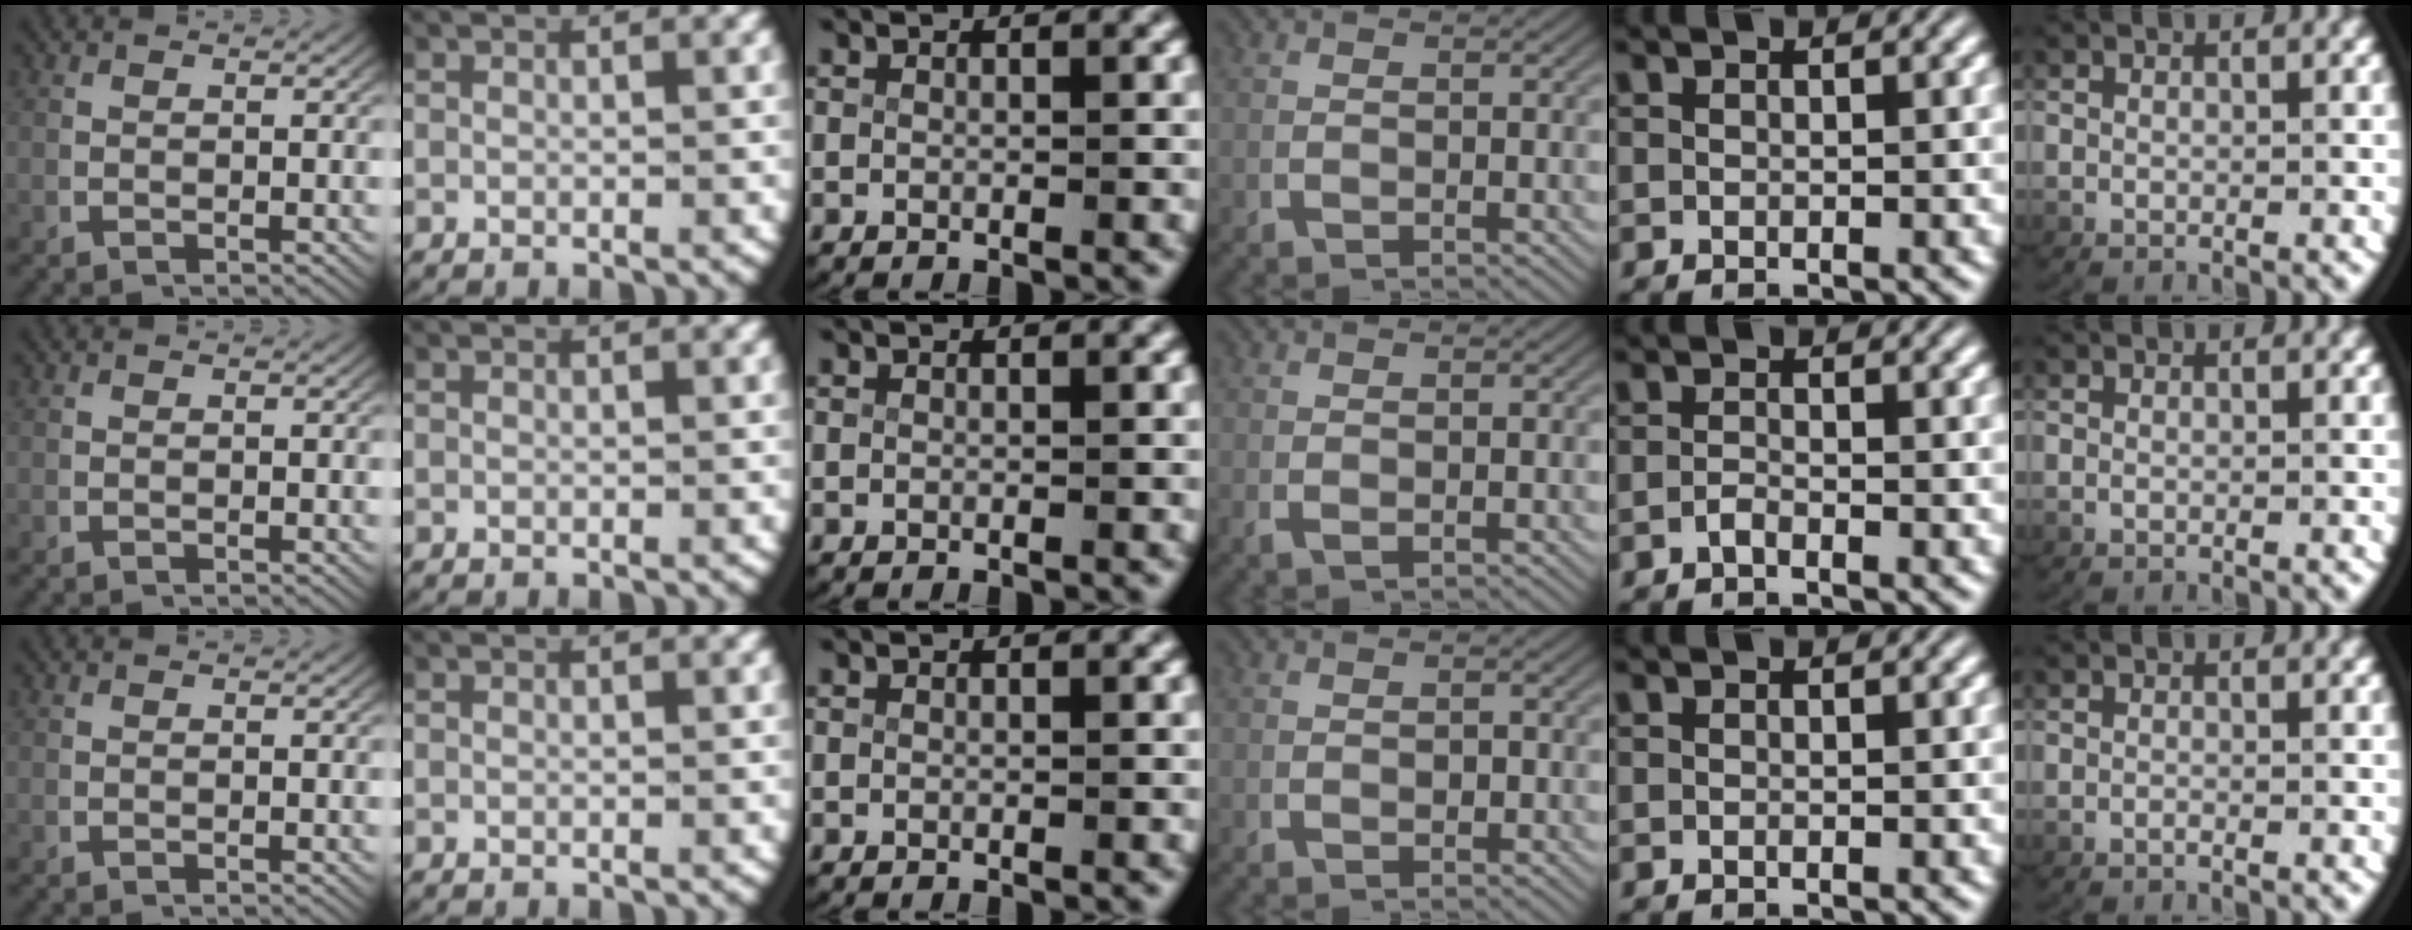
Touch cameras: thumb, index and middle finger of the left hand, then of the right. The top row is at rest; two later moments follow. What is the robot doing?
{"motion": "lift_and_place", "object": "paper"}